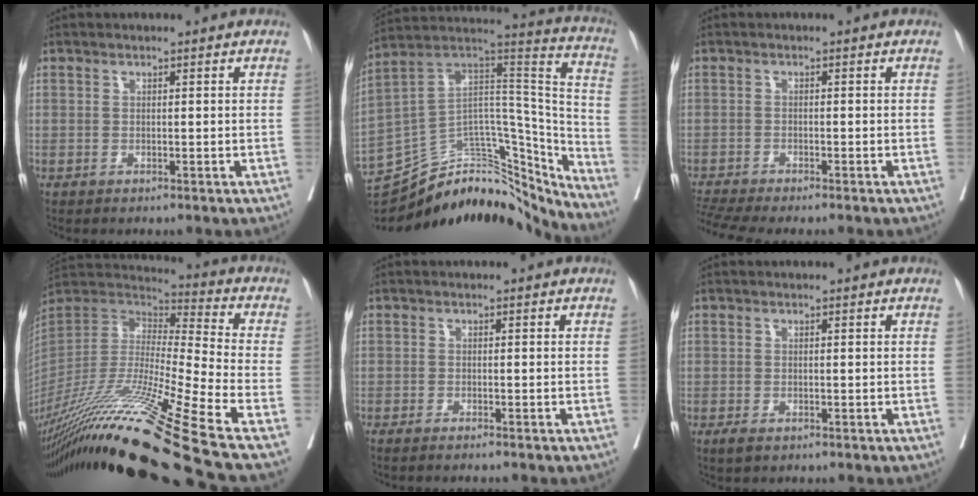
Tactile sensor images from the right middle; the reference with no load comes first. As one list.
[{"total": 23.9, "force": [-20.4, 8.5, 9.1], "torque": [-0.117, 0.061, -0.297]}, {"total": 6.0, "force": [-5.4, -0.3, 2.6], "torque": [-0.046, -0.010, -0.093]}, {"total": 27.1, "force": [-19.3, -3.9, 18.5], "torque": [-0.339, -0.058, -0.358]}, {"total": 1.5, "force": [0.0, -1.1, 1.0], "torque": [-0.002, -0.006, 0.012]}, {"total": 1.3, "force": [-0.8, 0.6, 0.9], "torque": [-0.019, -0.002, -0.010]}]